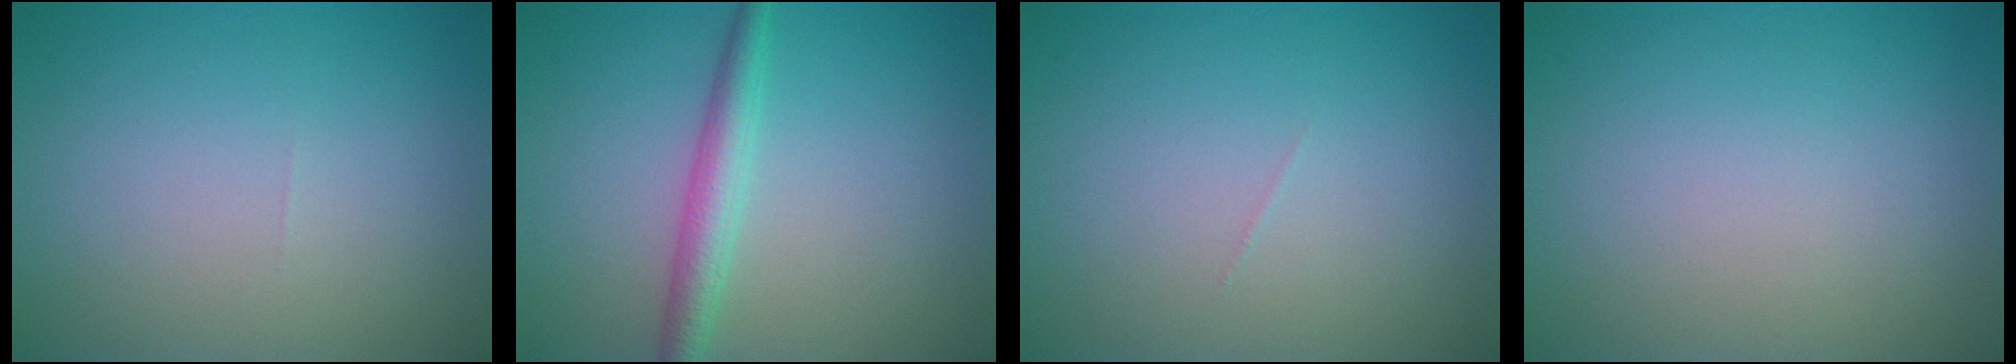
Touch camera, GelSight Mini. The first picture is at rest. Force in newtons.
{"total": 2.9, "press": 2.9, "slide": 0.1}
{"total": 0.0}
{"total": 0.0}